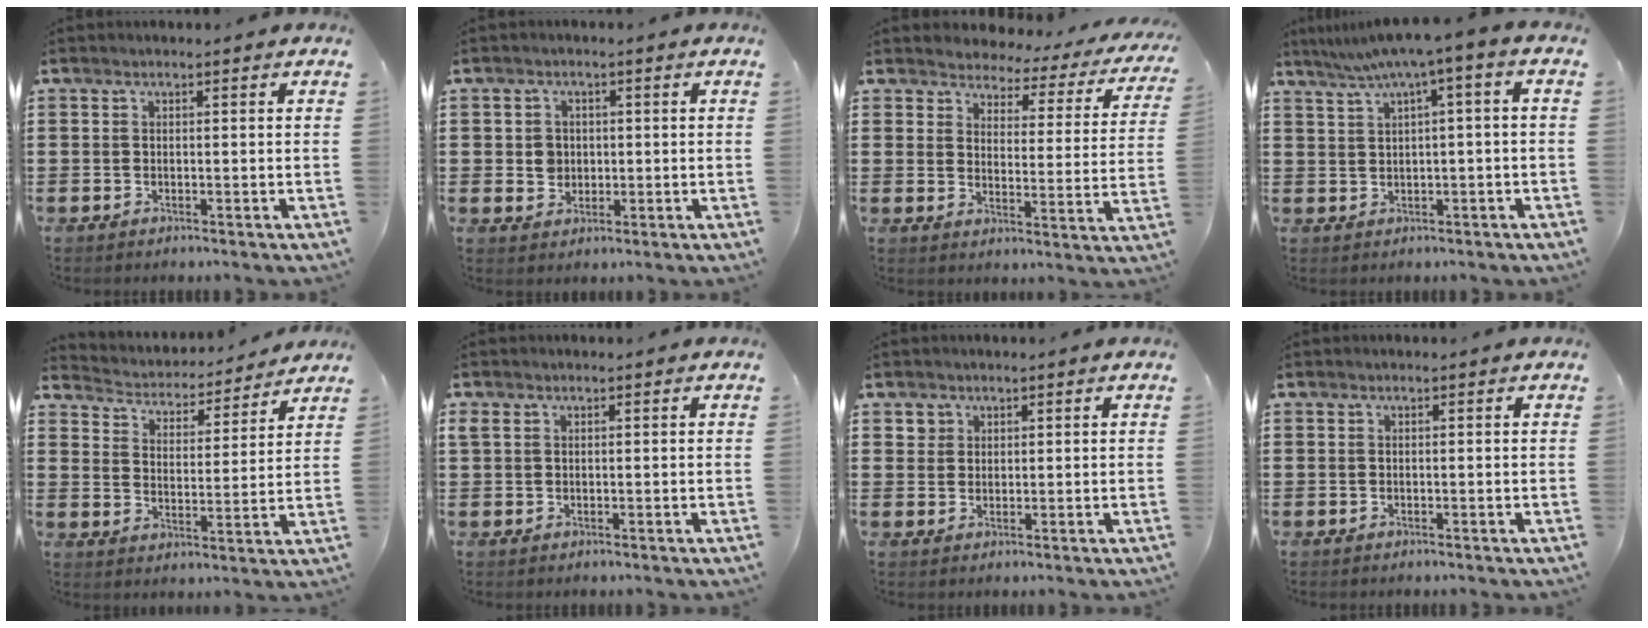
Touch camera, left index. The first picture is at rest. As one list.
[{"total": 2.7, "force": [0.2, 2.4, 1.0], "torque": [-0.029, 0.008, 0.002]}, {"total": 3.2, "force": [3.0, 0.9, 0.0], "torque": [-0.024, -0.025, 0.046]}, {"total": 4.6, "force": [1.5, -0.4, 4.3], "torque": [-0.082, -0.015, 0.021]}, {"total": 3.6, "force": [3.6, 0.3, 0.0], "torque": [-0.023, -0.034, 0.055]}, {"total": 1.1, "force": [0.4, 0.8, 0.8], "torque": [-0.019, 0.005, 0.006]}, {"total": 1.9, "force": [1.1, 1.5, 0.1], "torque": [-0.009, 0.006, 0.021]}, {"total": 0.0}]